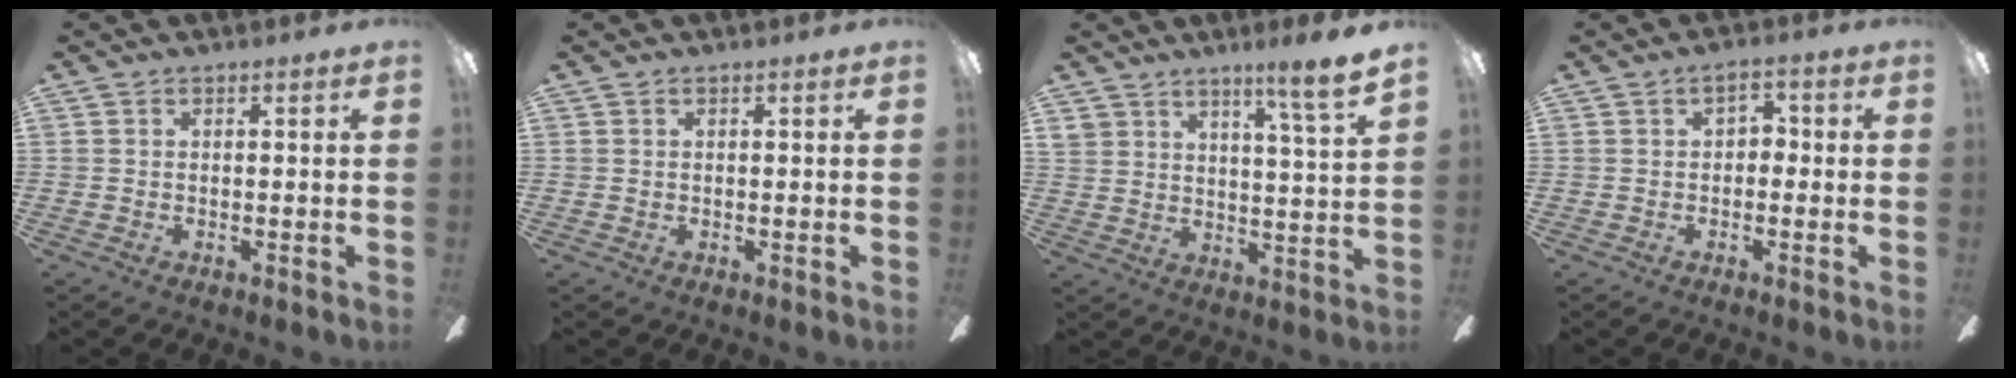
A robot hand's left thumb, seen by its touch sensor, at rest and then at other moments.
{"total": 0.6, "force": [0.2, 0.4, 0.4], "torque": [-0.007, 0.004, 0.004]}
{"total": 8.3, "force": [6.8, 1.1, 4.6], "torque": [-0.073, -0.041, 0.117]}
{"total": 3.7, "force": [0.4, 2.4, 2.7], "torque": [-0.038, 0.007, 0.001]}